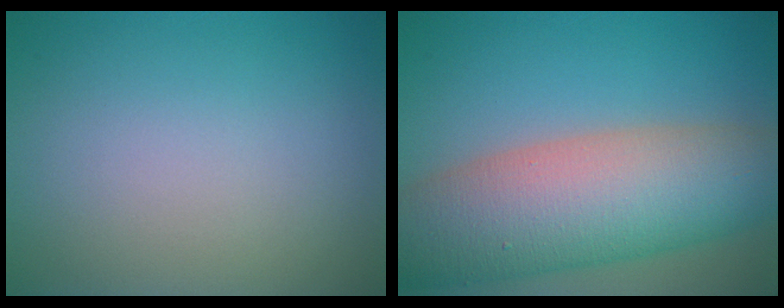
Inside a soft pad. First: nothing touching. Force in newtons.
{"total": 11.8, "press": 11.8, "slide": 0.6}